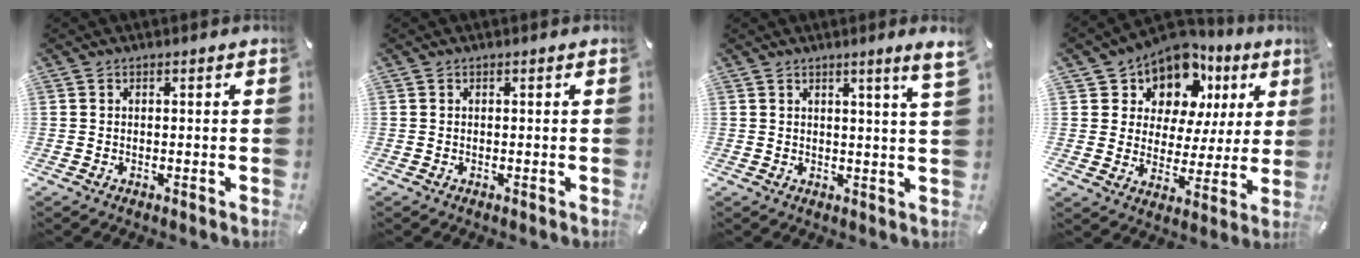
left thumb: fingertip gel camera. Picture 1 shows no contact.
{"total": 0.0}
{"total": 4.8, "force": [2.7, -0.4, 3.9], "torque": [-0.061, -0.014, 0.041]}
{"total": 10.5, "force": [7.1, 7.3, 2.4], "torque": [-0.052, -0.061, 0.130]}